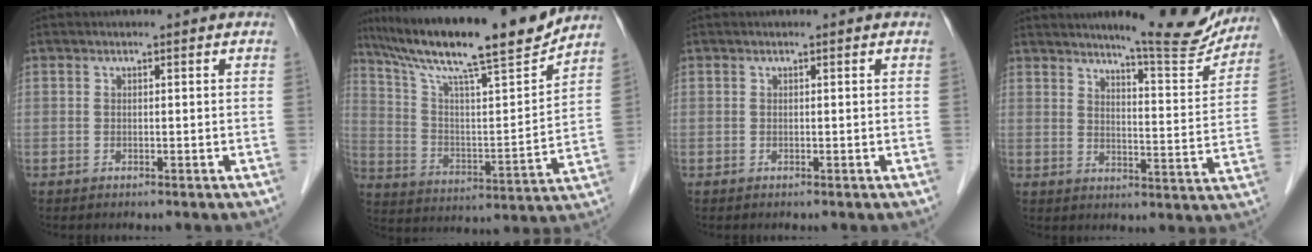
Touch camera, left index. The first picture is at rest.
{"total": 20.4, "force": [17.1, 0.6, 11.1], "torque": [-0.192, -0.005, 0.277]}
{"total": 0.0}
{"total": 12.6, "force": [11.6, 0.7, 4.9], "torque": [-0.059, -0.035, 0.142]}